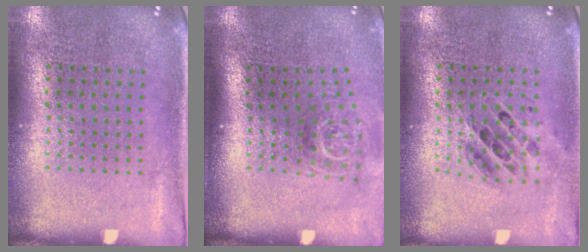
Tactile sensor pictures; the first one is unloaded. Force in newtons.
{"total": 1.8, "press": 1.2, "slide": 1.3}
{"total": 0.7, "press": 0.7, "slide": 0.0}